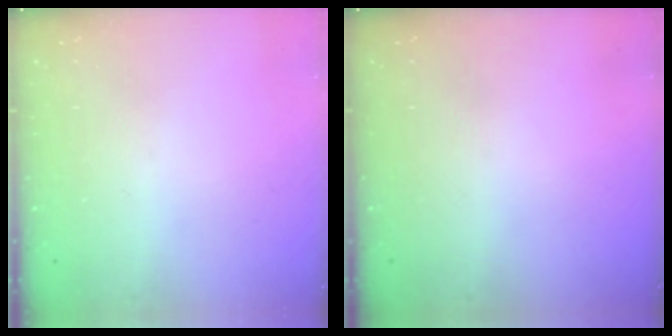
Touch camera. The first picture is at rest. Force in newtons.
{"total": 0.0}